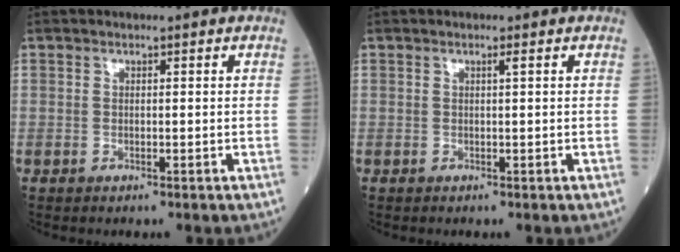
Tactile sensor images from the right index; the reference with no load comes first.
{"total": 0.6, "force": [0.3, -0.2, 0.6], "torque": [-0.013, -0.001, 0.008]}